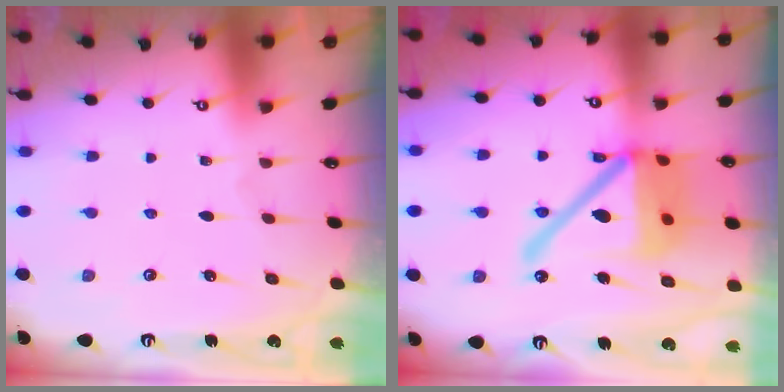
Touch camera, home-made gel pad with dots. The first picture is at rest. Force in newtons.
{"total": 20.3, "press": 20.0, "slide": 3.5}